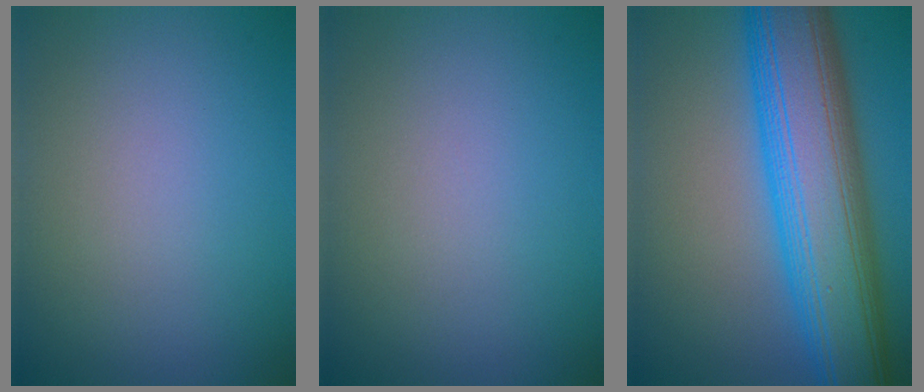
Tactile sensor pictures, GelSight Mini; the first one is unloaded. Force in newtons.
{"total": 0.0}
{"total": 13.8, "press": 13.8, "slide": 0.1}